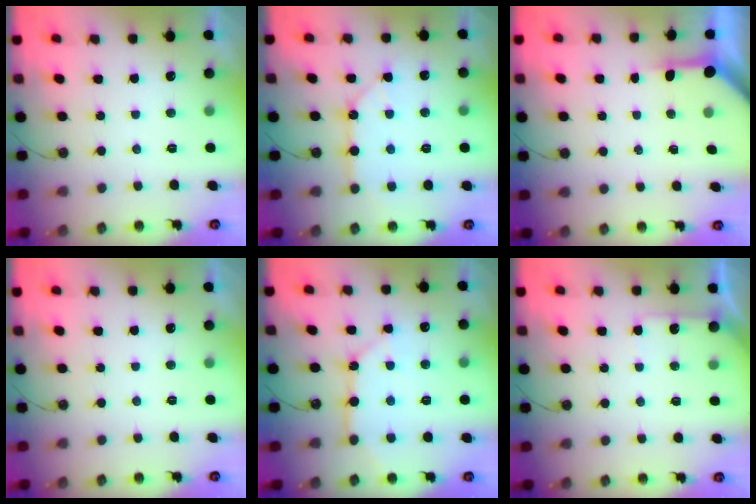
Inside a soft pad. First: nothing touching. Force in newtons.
{"total": 10.7, "press": 10.6, "slide": 1.3}
{"total": 3.5, "press": 3.5, "slide": 0.5}
{"total": 0.0}
{"total": 11.5, "press": 11.4, "slide": 1.4}
{"total": 3.9, "press": 3.8, "slide": 0.5}